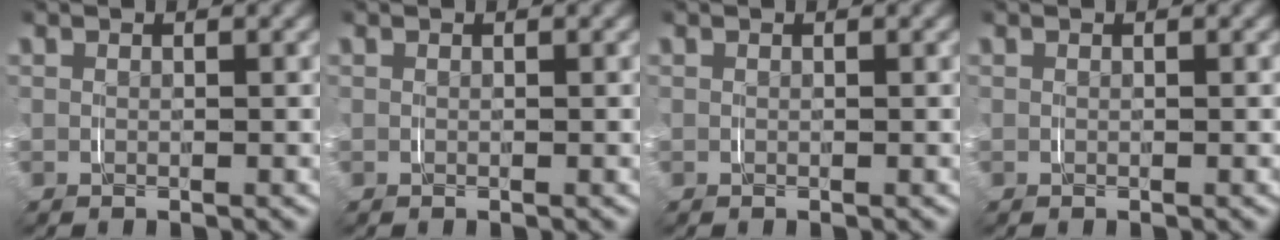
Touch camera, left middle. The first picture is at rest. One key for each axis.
{"total": 0.0}
{"total": 0.0}
{"total": 0.0}